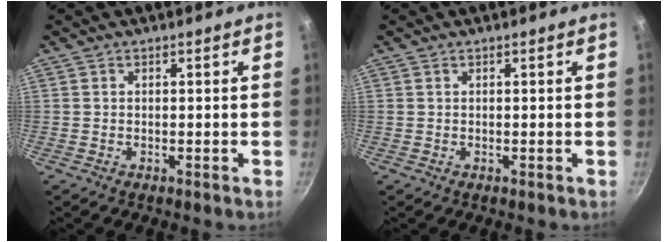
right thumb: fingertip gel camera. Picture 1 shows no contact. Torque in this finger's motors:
{"motor_torque": [0.48, 0.27, -0.34, 0.14, 0.03]}